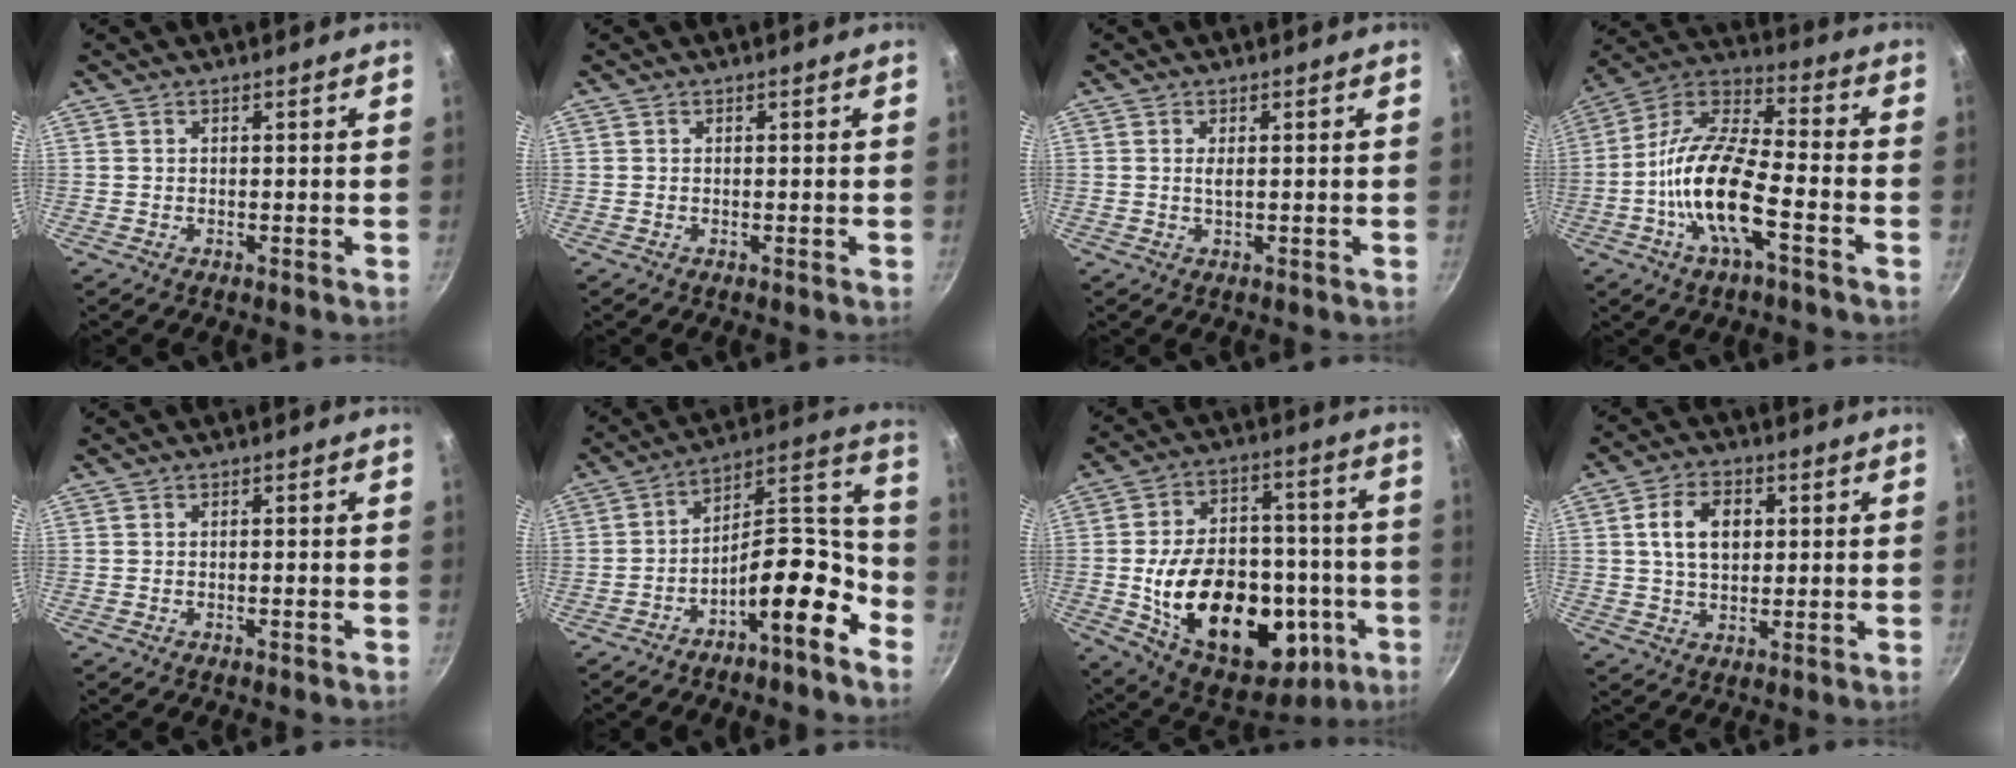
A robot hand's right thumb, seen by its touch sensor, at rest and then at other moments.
{"total": 0.0}
{"total": 1.1, "force": [0.3, 0.3, 1.1], "torque": [-0.024, -0.002, 0.005]}
{"total": 16.7, "force": [-5.4, 5.9, 14.7], "torque": [-0.279, 0.039, -0.123]}
{"total": 0.5, "force": [-0.3, 0.0, 0.5], "torque": [-0.013, 0.004, -0.005]}
{"total": 14.3, "force": [-8.1, 5.1, 10.6], "torque": [-0.121, 0.106, -0.137]}
{"total": 29.7, "force": [-6.9, 18.7, 22.0], "torque": [-0.316, 0.039, -0.082]}
{"total": 8.8, "force": [1.7, 6.0, 6.2], "torque": [-0.093, 0.006, 0.025]}